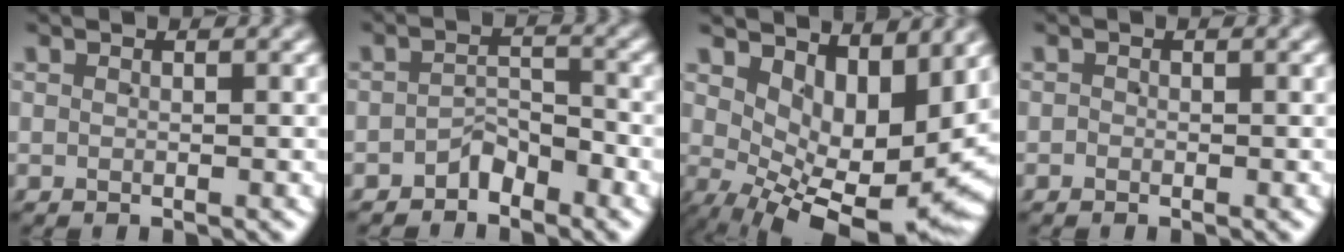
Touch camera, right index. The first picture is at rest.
{"total": 2.8, "force": [-2.5, 1.2, 0.5], "torque": [0.005, 0.004, -0.050]}
{"total": 9.8, "force": [-1.3, 4.8, 8.5], "torque": [-0.130, -0.046, 0.001]}
{"total": 0.6, "force": [-0.5, 0.0, -0.2], "torque": [0.009, -0.003, -0.010]}